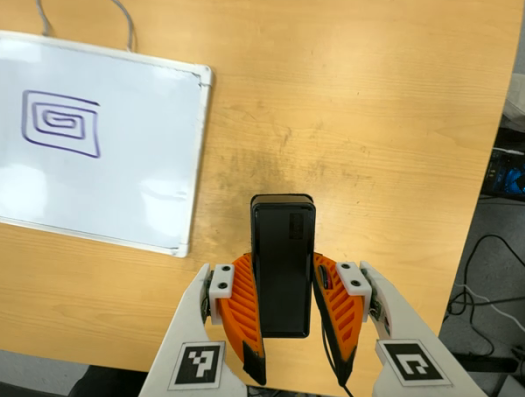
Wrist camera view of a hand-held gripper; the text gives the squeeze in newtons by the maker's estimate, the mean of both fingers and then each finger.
{"total": 6.0, "left": 4.2, "right": 7.7}